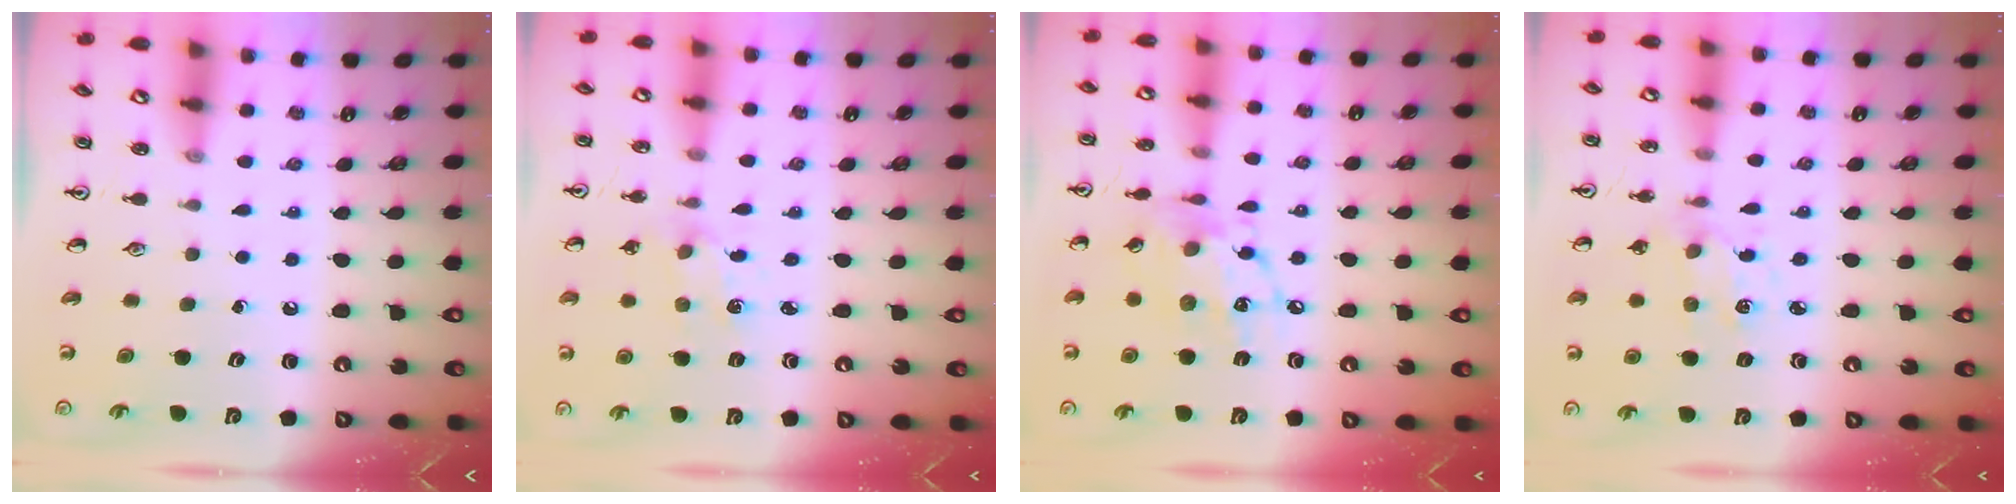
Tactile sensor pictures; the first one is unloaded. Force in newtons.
{"total": 1.7, "press": 1.7, "slide": 0.3}
{"total": 13.5, "press": 13.5, "slide": 0.8}
{"total": 1.9, "press": 1.9, "slide": 0.2}